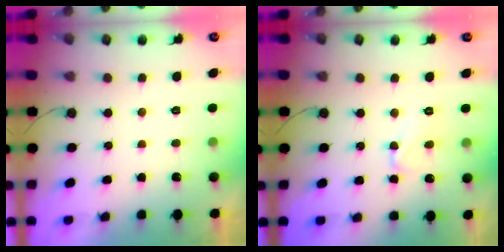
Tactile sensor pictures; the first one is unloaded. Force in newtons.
{"total": 5.6, "press": 5.6, "slide": 0.3}